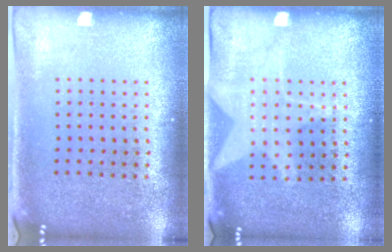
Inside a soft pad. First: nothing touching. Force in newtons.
{"total": 1.2, "press": 0.9, "slide": 0.8}